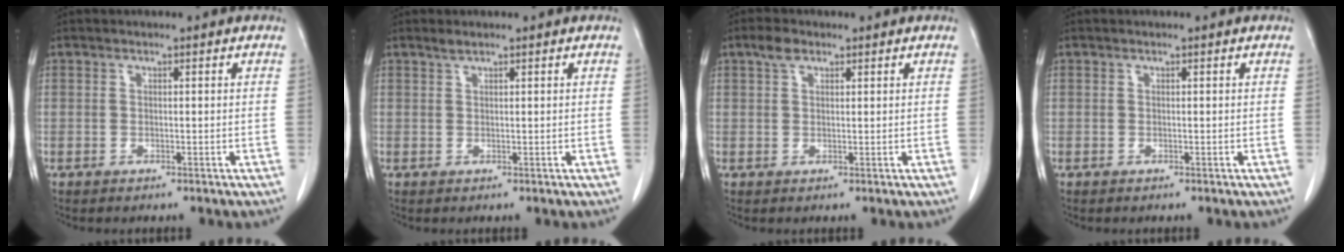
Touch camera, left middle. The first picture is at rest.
{"total": 0.9, "force": [0.8, 0.0, 0.4], "torque": [-0.012, 0.001, 0.018]}
{"total": 2.3, "force": [1.5, 1.2, 1.3], "torque": [-0.029, 0.008, 0.029]}
{"total": 0.0}